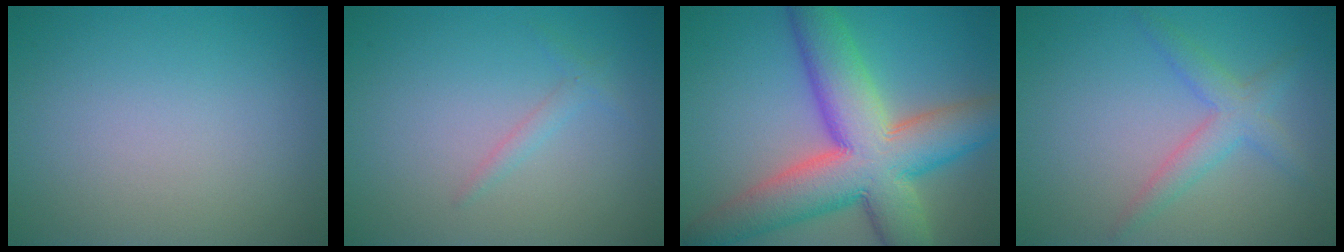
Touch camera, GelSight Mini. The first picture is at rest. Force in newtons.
{"total": 1.1, "press": 1.1, "slide": 0.0}
{"total": 12.8, "press": 12.8, "slide": 0.7}
{"total": 2.9, "press": 2.9, "slide": 0.1}